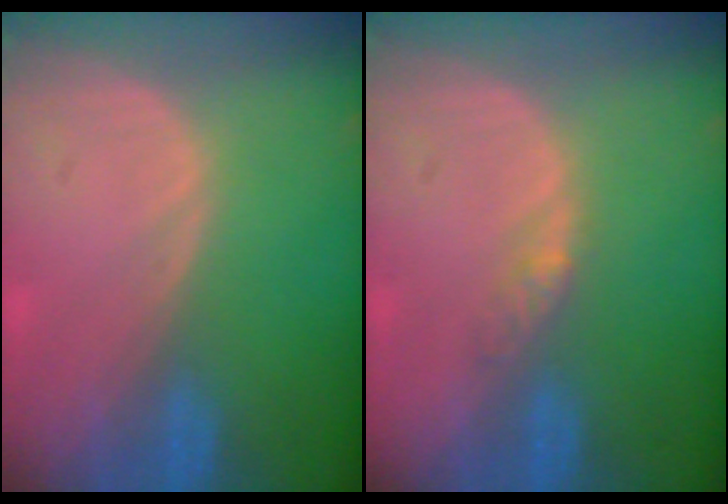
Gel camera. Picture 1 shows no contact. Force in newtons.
{"total": 2.2, "press": 1.7, "slide": 1.3}